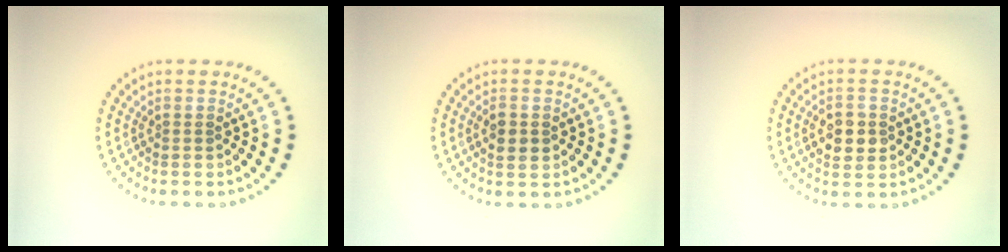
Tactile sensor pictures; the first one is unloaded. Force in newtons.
{"total": 1.8, "press": 1.8, "slide": 0.1}
{"total": 3.4, "press": 3.4, "slide": 0.2}